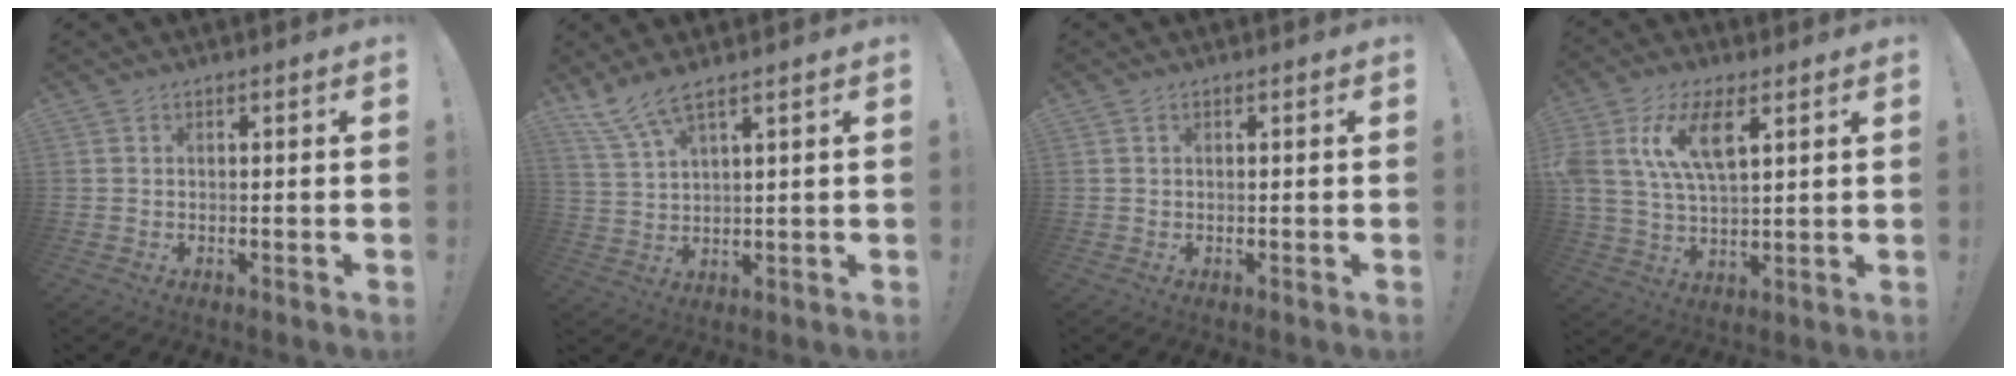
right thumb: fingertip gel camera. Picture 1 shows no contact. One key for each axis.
{"total": 6.7, "fx": 5.1, "fy": 1.0, "fz": 4.2, "tx": -0.096, "ty": -0.020, "tz": 0.097}
{"total": 0.0}
{"total": 13.0, "fx": 5.8, "fy": 6.4, "fz": 9.7, "tx": -0.194, "ty": -0.006, "tz": 0.107}